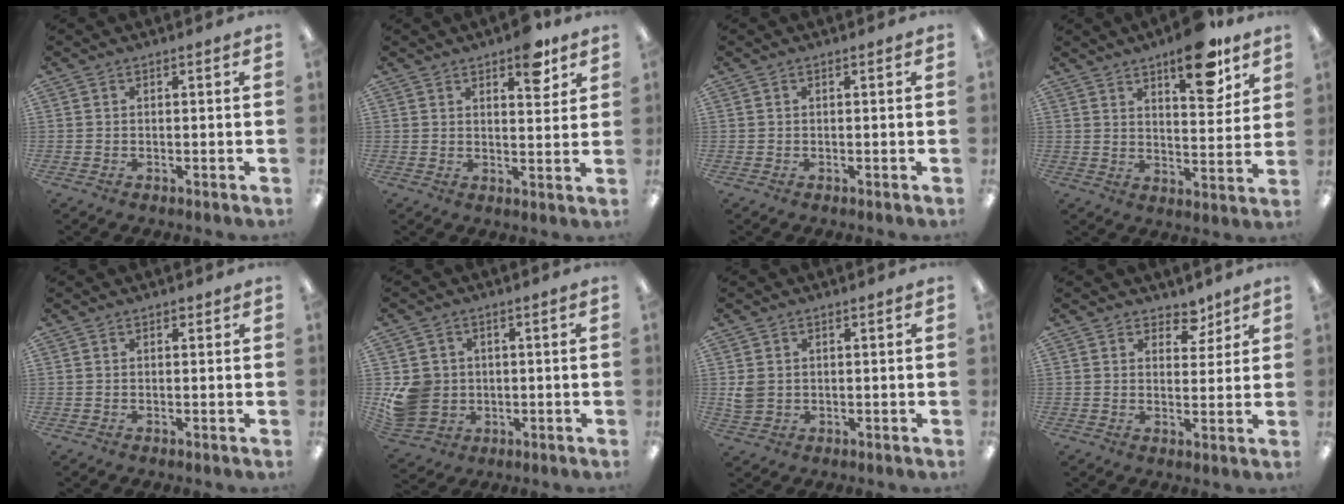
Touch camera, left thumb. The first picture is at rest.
{"total": 7.1, "force": [4.8, 2.9, 4.3], "torque": [-0.040, -0.027, 0.076]}
{"total": 0.0}
{"total": 13.7, "force": [9.3, 5.0, 8.8], "torque": [-0.101, -0.057, 0.150]}
{"total": 0.7, "force": [0.5, 0.4, 0.3], "torque": [0.002, -0.002, 0.008]}
{"total": 9.2, "force": [-0.1, 8.5, 3.6], "torque": [-0.096, 0.010, 0.002]}
{"total": 3.6, "force": [0.6, 3.1, 1.7], "torque": [-0.025, 0.003, 0.013]}
{"total": 5.5, "force": [4.2, 3.2, 1.5], "torque": [-0.004, -0.025, 0.070]}